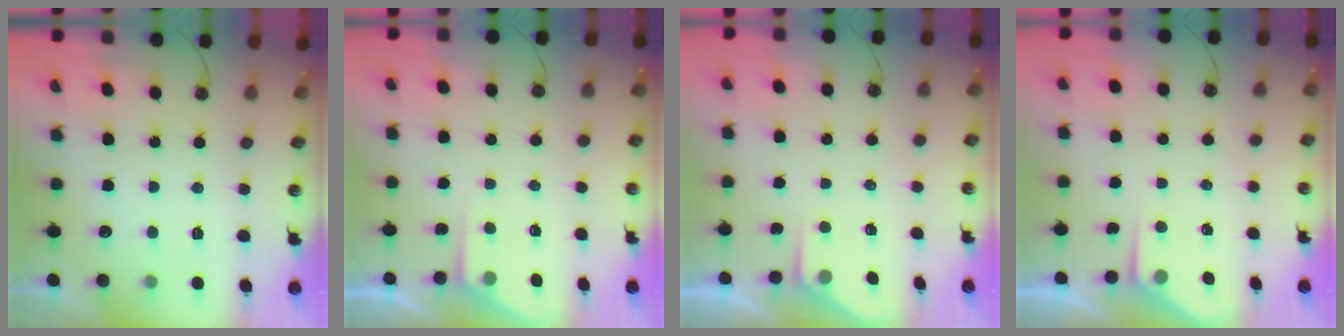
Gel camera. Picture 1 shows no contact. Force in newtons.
{"total": 3.3, "press": 3.3, "slide": 0.4}
{"total": 2.2, "press": 2.2, "slide": 0.3}
{"total": 3.0, "press": 3.0, "slide": 0.4}